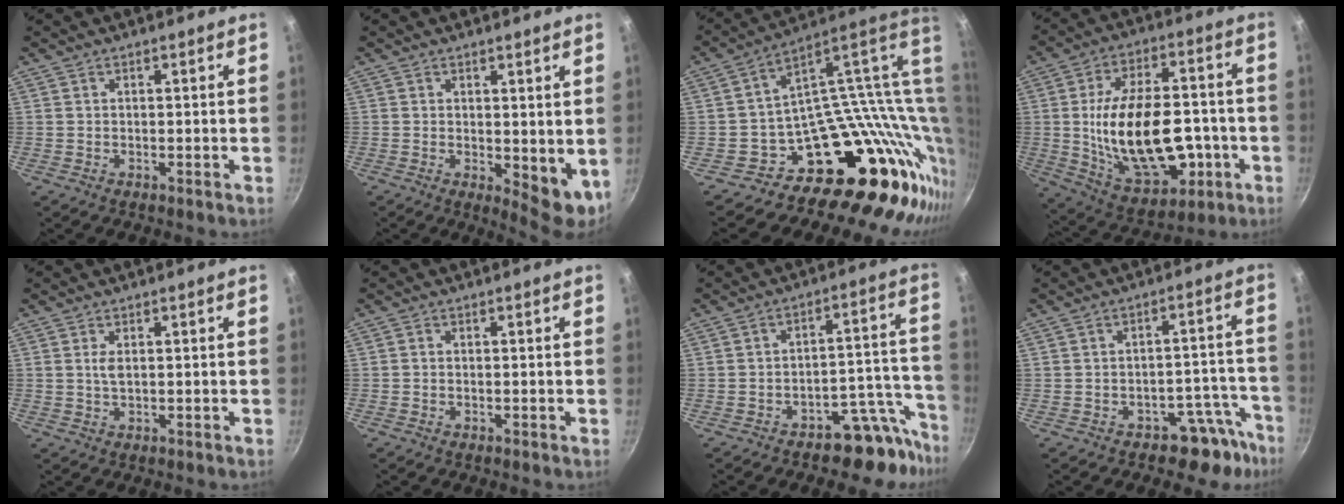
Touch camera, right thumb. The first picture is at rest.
{"total": 6.5, "force": [0.7, 3.1, 5.7], "torque": [-0.069, -0.014, 0.016]}
{"total": 25.6, "force": [6.2, 18.2, 16.9], "torque": [-0.212, -0.038, 0.096]}
{"total": 24.8, "force": [-3.2, 14.3, 20.0], "torque": [-0.317, 0.026, -0.026]}
{"total": 1.8, "force": [0.4, 0.8, 1.5], "torque": [-0.028, -0.002, 0.007]}
{"total": 0.6, "force": [-0.3, 0.4, 0.4], "torque": [-0.008, 0.003, -0.008]}
{"total": 10.5, "force": [-8.4, 5.1, 3.7], "torque": [0.028, 0.104, -0.116]}
{"total": 8.5, "force": [-6.3, 5.1, 2.6], "torque": [0.053, 0.077, -0.071]}